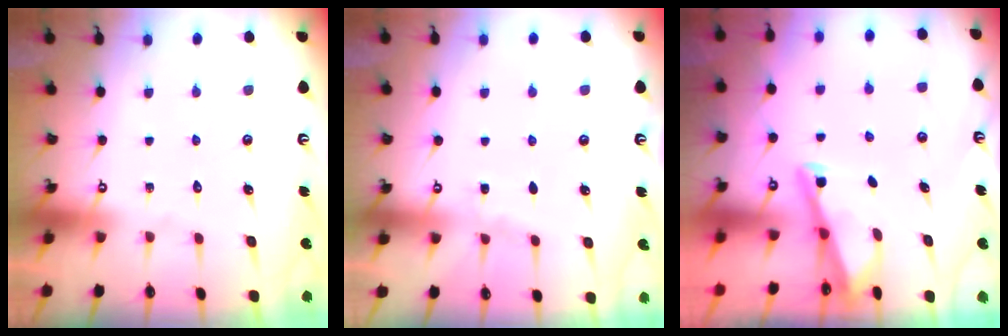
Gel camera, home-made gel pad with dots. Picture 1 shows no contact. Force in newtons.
{"total": 3.0, "press": 3.0, "slide": 0.4}
{"total": 3.0, "press": 3.0, "slide": 0.3}